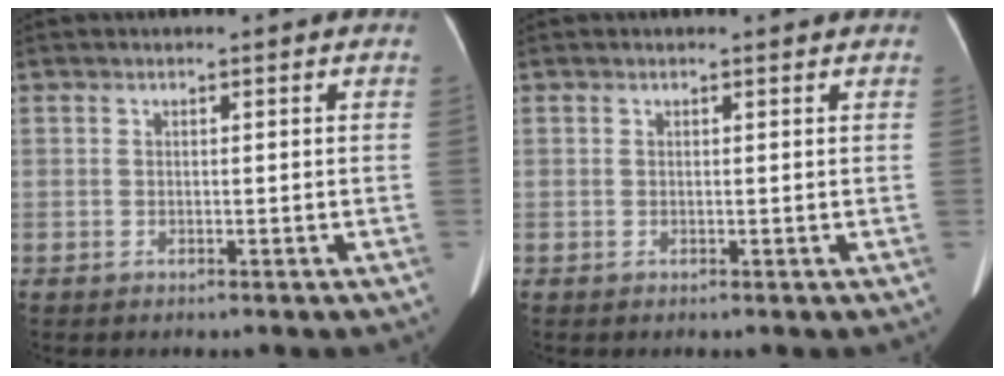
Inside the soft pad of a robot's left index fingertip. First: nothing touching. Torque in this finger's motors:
{"motor_torque": [-0.01, 0.09, -0.07, -0.01]}